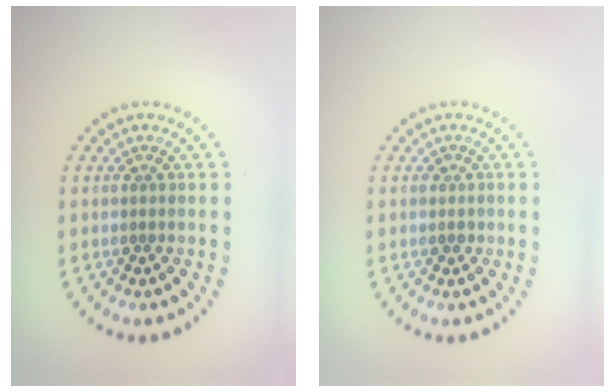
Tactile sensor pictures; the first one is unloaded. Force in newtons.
{"total": 0.9, "press": 0.8, "slide": 0.5}